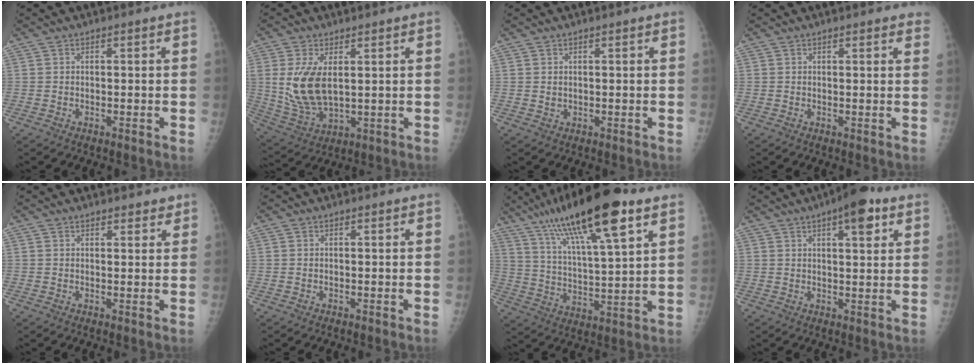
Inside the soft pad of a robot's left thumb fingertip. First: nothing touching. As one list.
[{"total": 11.2, "force": [2.1, 6.1, 9.1], "torque": [-0.181, -0.019, 0.056]}, {"total": 0.9, "force": [0.4, 0.7, 0.5], "torque": [-0.003, -0.003, 0.008]}, {"total": 2.6, "force": [2.1, 0.8, 1.3], "torque": [0.001, 0.001, 0.019]}, {"total": 2.4, "force": [2.0, 1.1, 0.8], "torque": [0.010, -0.008, 0.020]}, {"total": 0.0}, {"total": 21.1, "force": [12.5, 4.3, 16.4], "torque": [-0.279, -0.028, 0.220]}, {"total": 8.5, "force": [4.5, 2.9, 6.6], "torque": [-0.078, -0.011, 0.058]}]